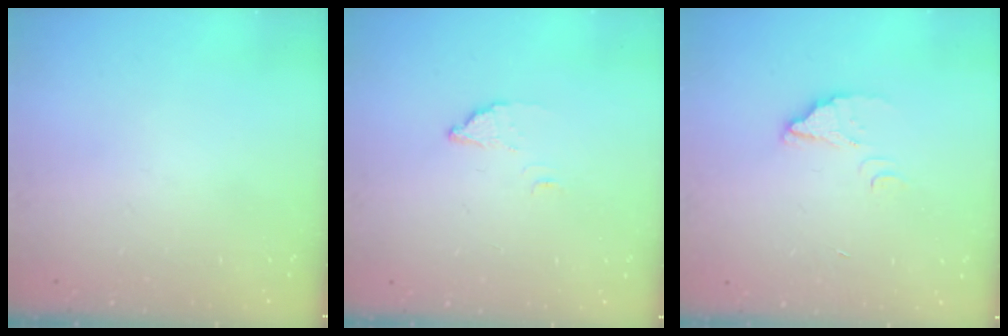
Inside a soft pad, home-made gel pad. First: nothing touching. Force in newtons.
{"total": 3.2, "press": 3.2, "slide": 0.2}
{"total": 3.4, "press": 3.4, "slide": 0.2}